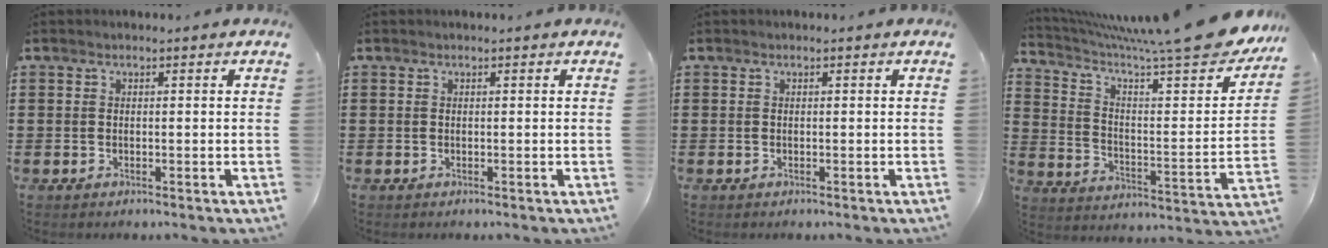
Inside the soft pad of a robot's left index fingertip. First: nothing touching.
{"total": 0.0}
{"total": 0.0}
{"total": 10.3, "force": [8.2, 0.6, 6.1], "torque": [-0.118, -0.066, 0.126]}